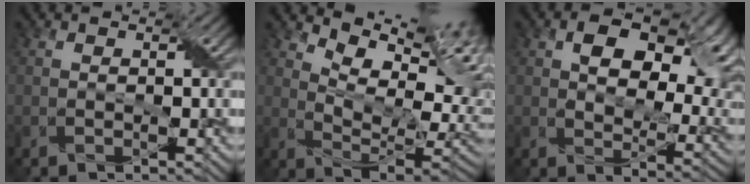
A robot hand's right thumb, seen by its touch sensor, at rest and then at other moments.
{"total": 13.1, "force": [5.9, 5.8, 10.1], "torque": [-0.164, 0.004, 0.102]}
{"total": 13.1, "force": [4.4, 7.9, 9.5], "torque": [-0.144, -0.004, 0.080]}